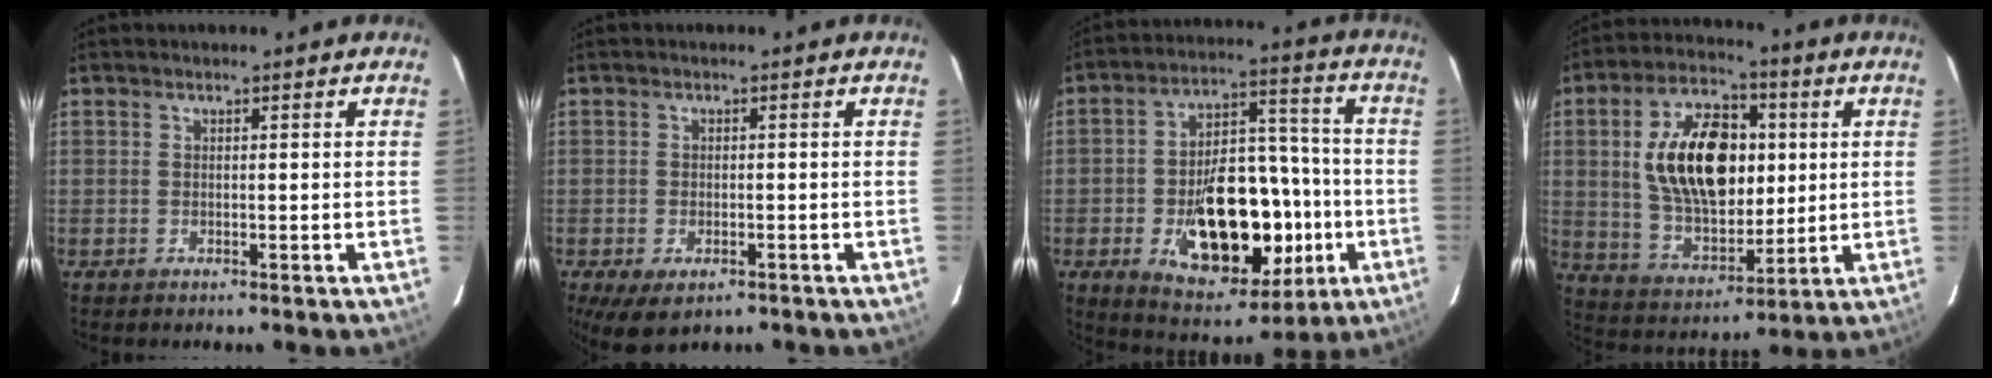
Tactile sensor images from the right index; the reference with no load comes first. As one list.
[{"total": 6.3, "force": [-3.5, 3.3, 4.0], "torque": [-0.085, -0.026, -0.054]}, {"total": 22.1, "force": [-6.0, 12.1, 17.5], "torque": [-0.297, 0.019, -0.071]}, {"total": 18.8, "force": [3.4, 10.9, 14.9], "torque": [-0.273, 0.020, 0.073]}]